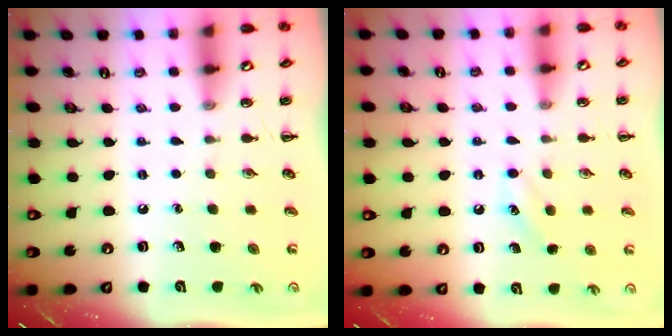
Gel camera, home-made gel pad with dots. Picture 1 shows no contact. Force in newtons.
{"total": 6.9, "press": 6.7, "slide": 1.8}